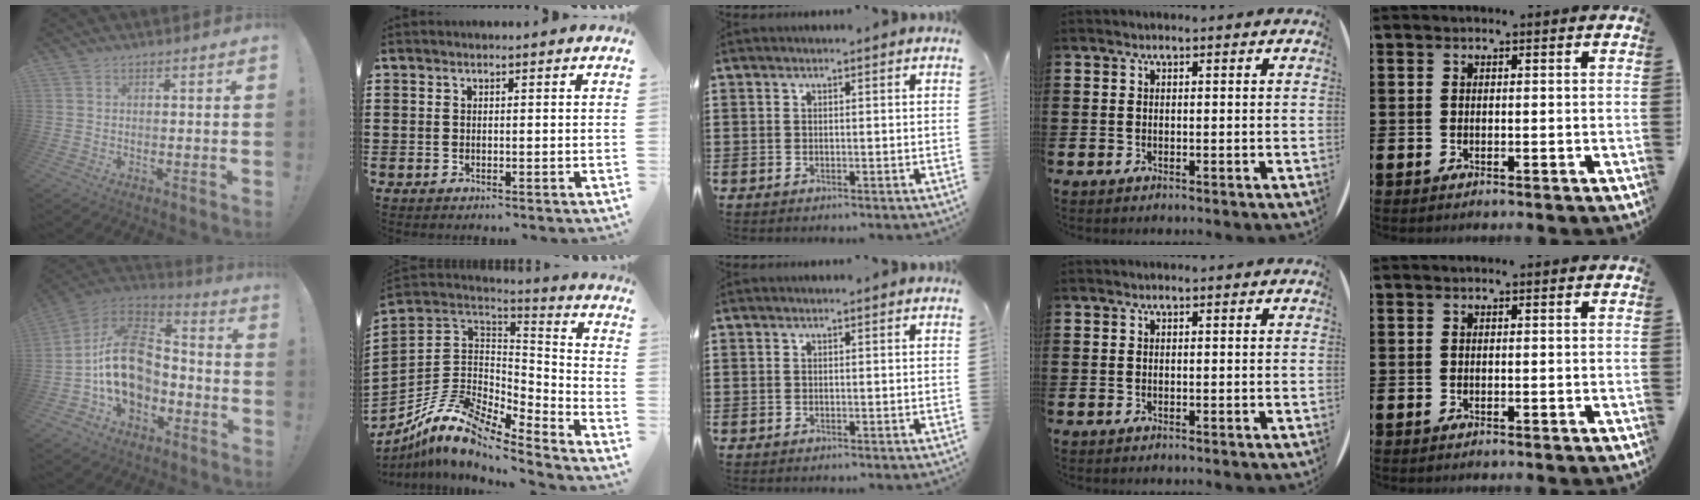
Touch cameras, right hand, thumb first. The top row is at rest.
{"thumb": {"total": 19.6, "force": [-1.7, 13.9, 13.6], "torque": [-0.230, 0.021, -0.020]}, "index": {"total": 10.5, "force": [-8.1, 4.2, 5.3], "torque": [-0.129, 0.007, -0.167]}}